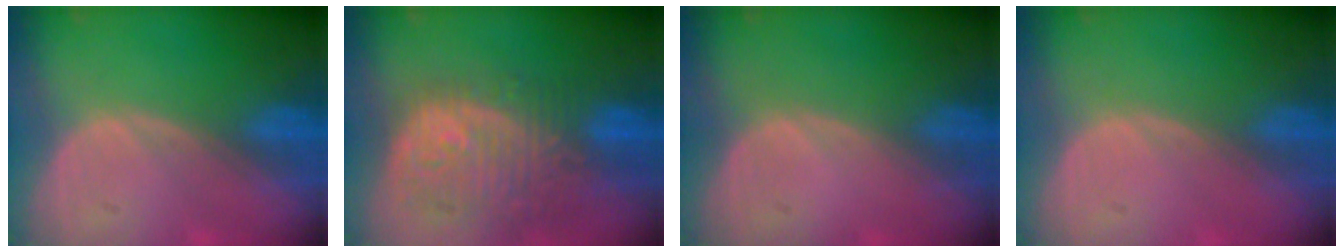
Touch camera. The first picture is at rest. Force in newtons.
{"total": 12.1, "press": 10.8, "slide": 5.5}
{"total": 0.0}
{"total": 0.0}